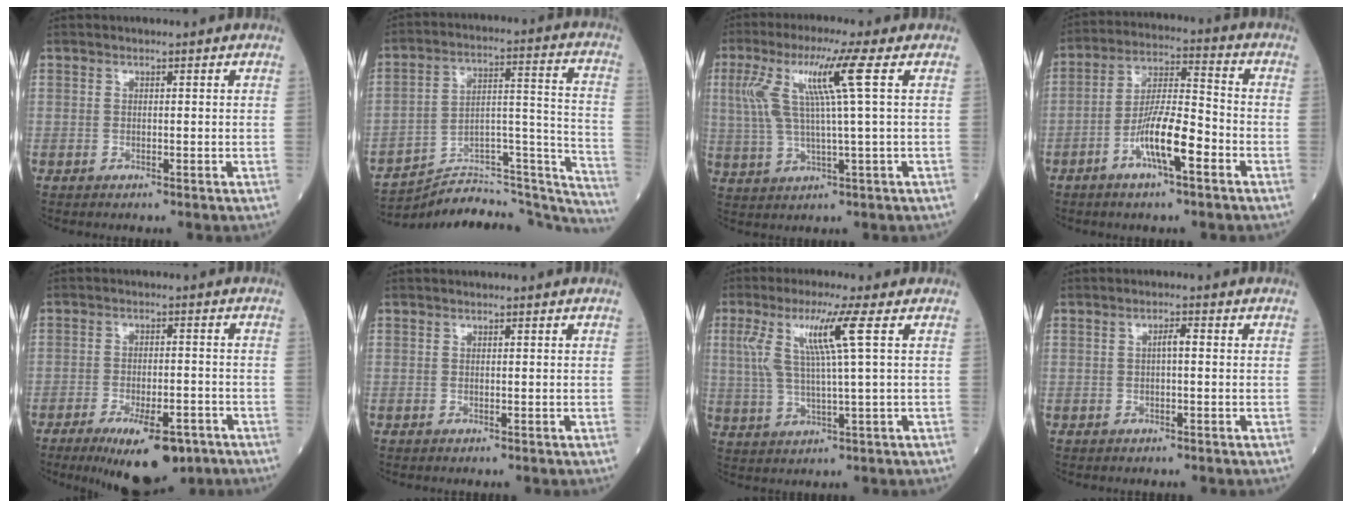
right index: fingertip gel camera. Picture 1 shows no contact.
{"total": 24.8, "force": [-23.7, 5.2, 5.4], "torque": [-0.052, 0.059, -0.325]}
{"total": 9.6, "force": [2.9, -0.9, 9.2], "torque": [-0.191, 0.019, 0.059]}
{"total": 9.9, "force": [-4.5, 1.6, 8.7], "torque": [-0.168, 0.003, -0.081]}
{"total": 10.8, "force": [-6.9, 3.6, 7.5], "torque": [-0.112, -0.009, -0.101]}
{"total": 0.0}
{"total": 7.7, "force": [2.6, -0.8, 7.2], "torque": [-0.152, 0.009, 0.056]}
{"total": 1.6, "force": [0.0, 0.3, 1.5], "torque": [-0.027, 0.006, 0.000]}